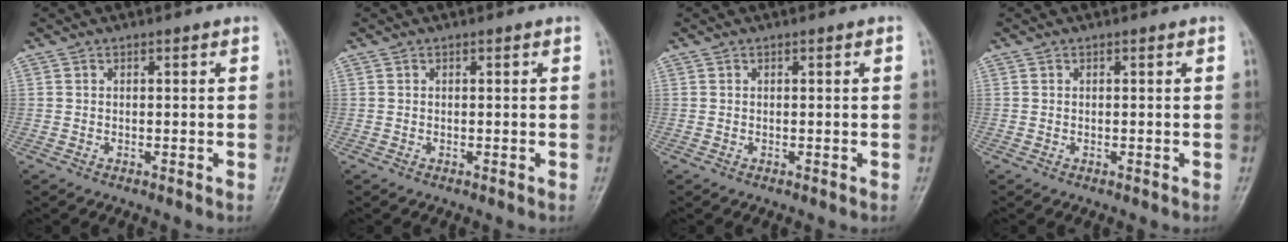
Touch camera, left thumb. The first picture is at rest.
{"total": 0.0}
{"total": 0.0}
{"total": 0.0}